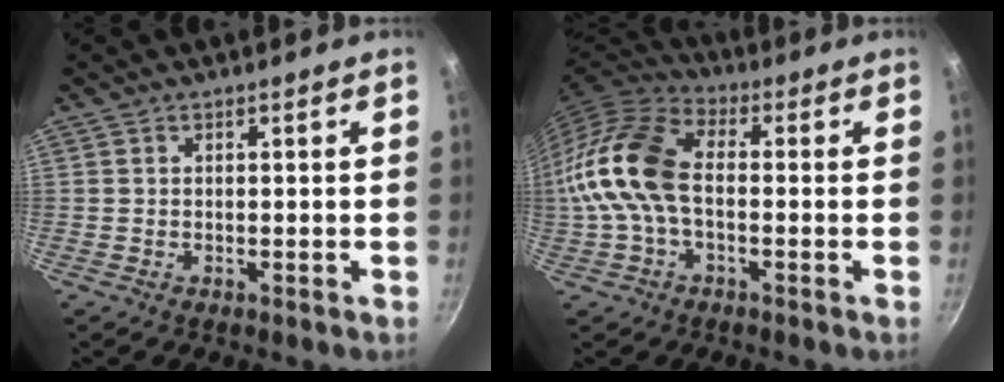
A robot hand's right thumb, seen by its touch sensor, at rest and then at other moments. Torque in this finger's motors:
{"motor_torque": [0.07, 2.56, 1.14, -1.01, 0.64]}